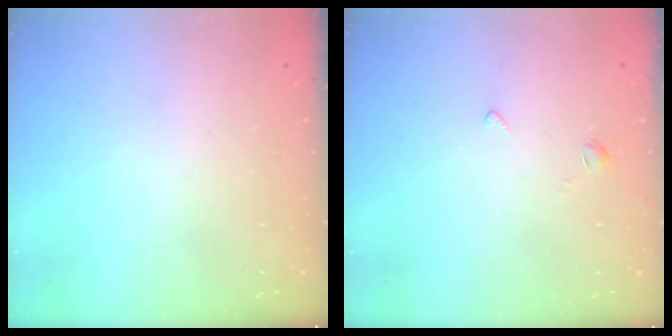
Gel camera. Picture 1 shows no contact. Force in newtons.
{"total": 2.2, "press": 2.2, "slide": 0.5}